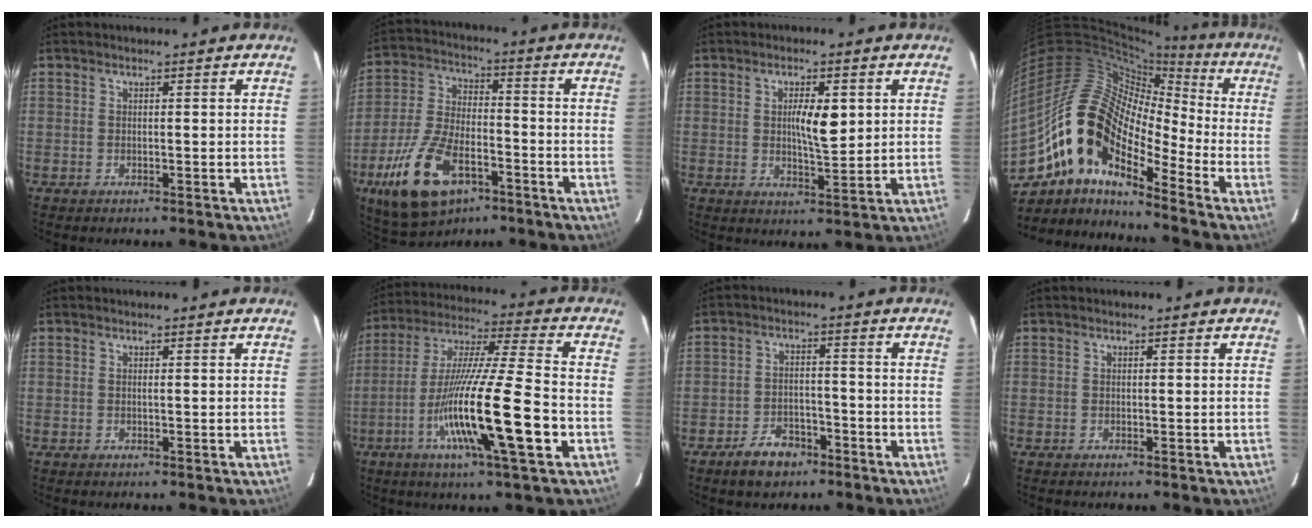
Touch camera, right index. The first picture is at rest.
{"total": 14.9, "force": [-7.6, 6.9, 10.9], "torque": [-0.236, -0.006, -0.131]}
{"total": 5.6, "force": [1.2, 1.5, 5.2], "torque": [-0.088, 0.000, 0.023]}
{"total": 15.4, "force": [-9.0, 5.8, 11.0], "torque": [-0.212, 0.051, -0.160]}
{"total": 0.0}
{"total": 18.9, "force": [-6.0, 0.0, 17.9], "torque": [-0.339, -0.021, -0.110]}
{"total": 5.8, "force": [-4.1, 3.2, 2.6], "torque": [-0.050, 0.005, -0.064]}
{"total": 0.0}